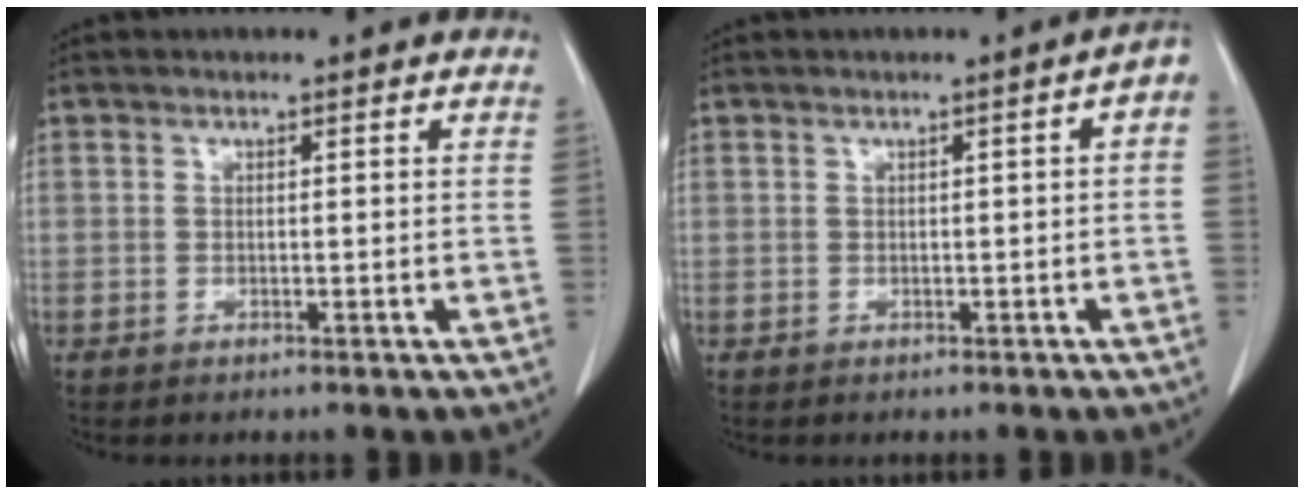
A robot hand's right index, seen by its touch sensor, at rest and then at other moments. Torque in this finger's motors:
{"motor_torque": [0.36, -0.08, 0.17, 0.01]}